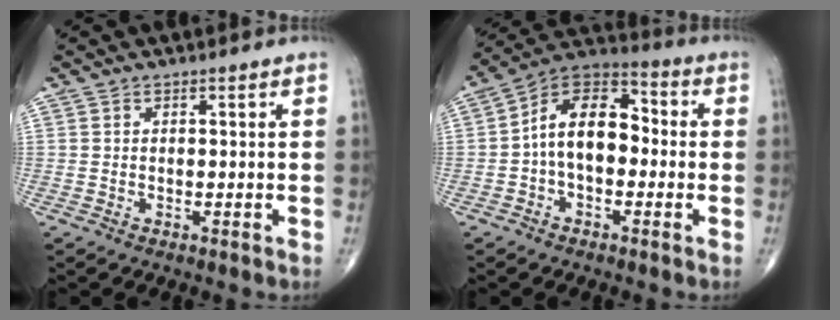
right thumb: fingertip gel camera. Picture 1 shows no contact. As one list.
[{"total": 12.6, "force": [-0.9, 7.9, 9.9], "torque": [-0.140, 0.037, -0.033]}]